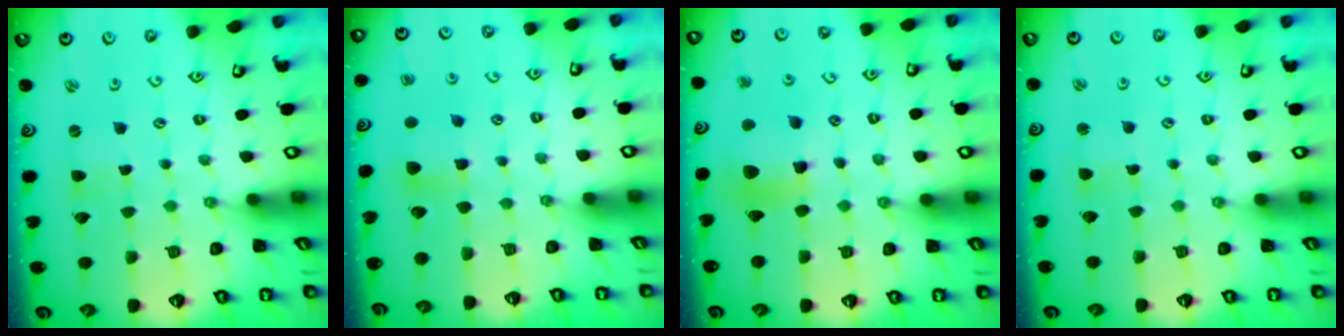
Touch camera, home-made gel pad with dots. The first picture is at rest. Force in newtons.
{"total": 5.2, "press": 5.2, "slide": 0.5}
{"total": 10.6, "press": 10.5, "slide": 1.3}
{"total": 2.2, "press": 2.1, "slide": 0.3}